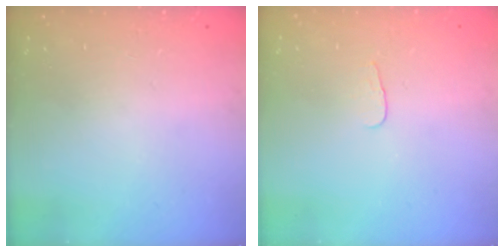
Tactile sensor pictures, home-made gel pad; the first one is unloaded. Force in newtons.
{"total": 2.8, "press": 2.8, "slide": 0.3}